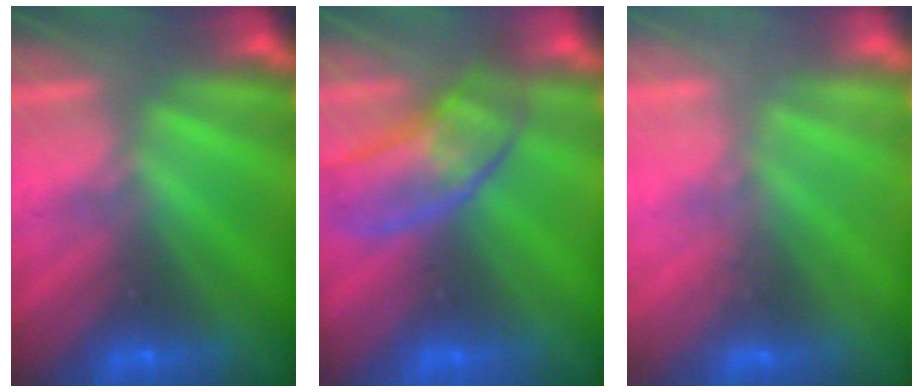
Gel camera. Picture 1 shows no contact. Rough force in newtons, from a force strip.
{"total": 2.8}
{"total": 1.4}